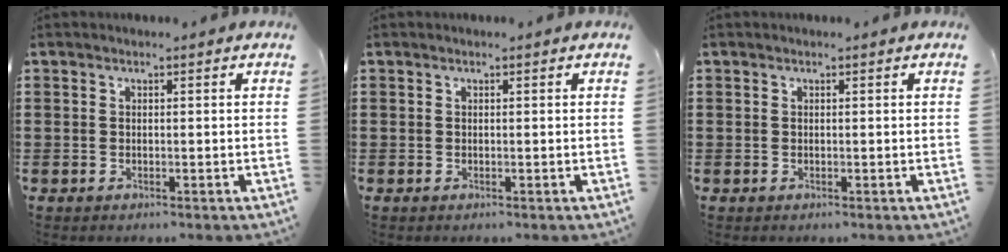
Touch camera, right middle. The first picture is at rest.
{"total": 0.0}
{"total": 0.0}